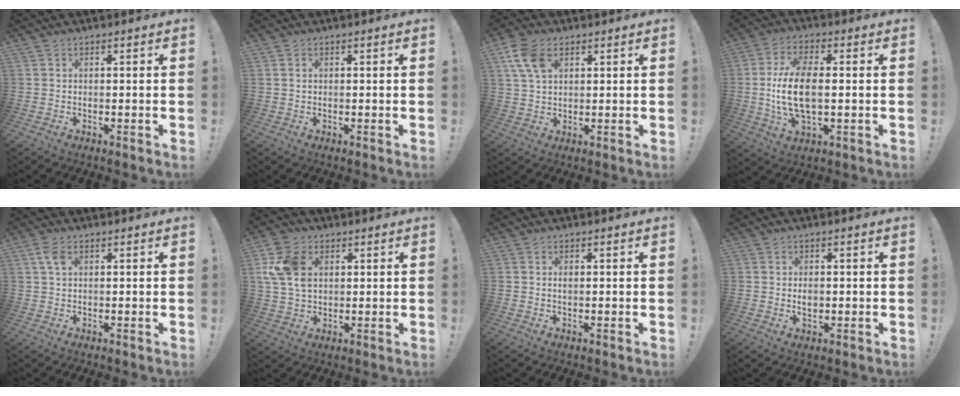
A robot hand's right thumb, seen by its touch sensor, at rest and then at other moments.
{"total": 0.9, "force": [0.5, 0.6, 0.5], "torque": [-0.013, 0.003, 0.009]}
{"total": 9.1, "force": [4.0, 5.6, 5.9], "torque": [-0.118, -0.007, 0.076]}
{"total": 13.2, "force": [-0.4, 6.3, 11.6], "torque": [-0.224, -0.005, -0.010]}
{"total": 4.1, "force": [1.6, 2.2, 3.1], "torque": [-0.066, 0.006, 0.031]}
{"total": 12.6, "force": [3.5, 9.0, 8.1], "torque": [-0.160, 0.003, 0.068]}
{"total": 0.7, "force": [0.1, 0.4, 0.5], "torque": [-0.013, 0.003, 0.002]}
{"total": 2.6, "force": [-0.2, 1.9, 1.9], "torque": [-0.012, -0.005, -0.009]}